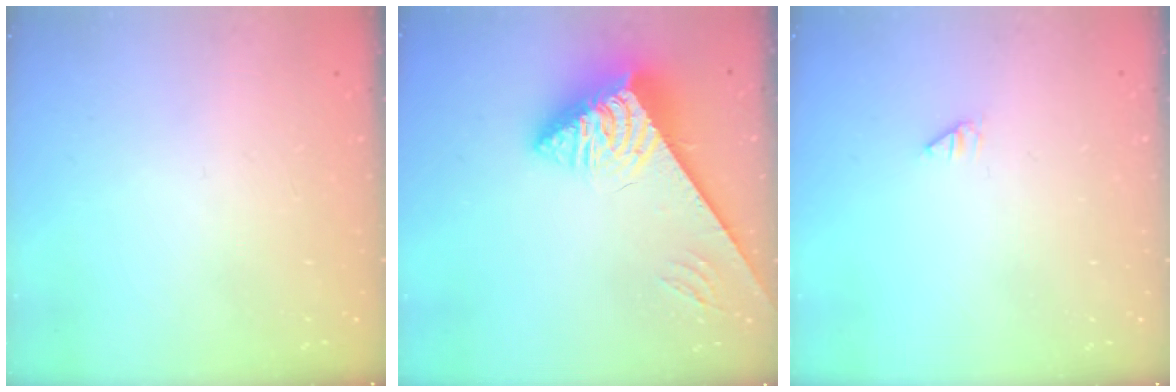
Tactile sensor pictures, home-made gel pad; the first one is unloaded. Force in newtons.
{"total": 5.5, "press": 5.5, "slide": 0.5}
{"total": 0.0}